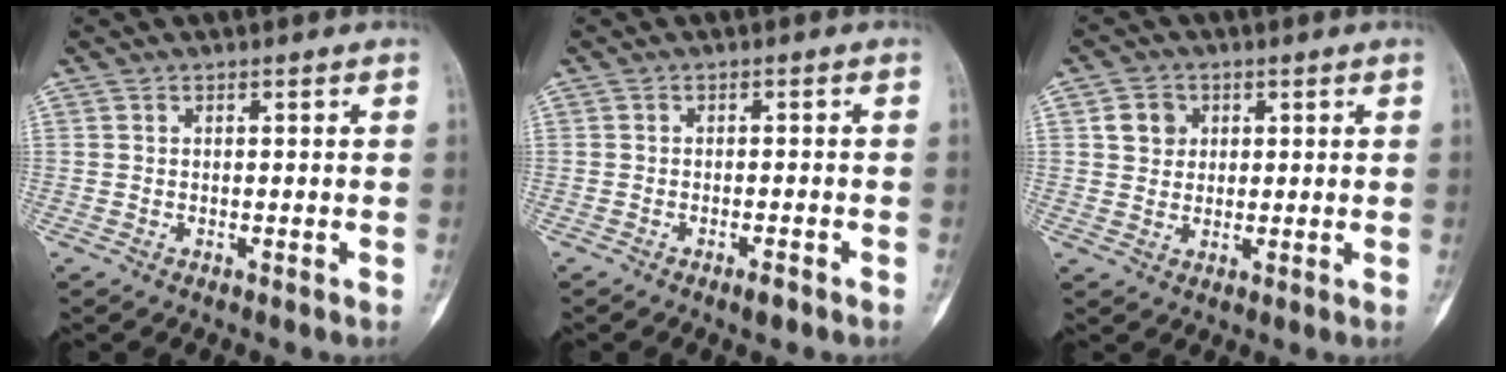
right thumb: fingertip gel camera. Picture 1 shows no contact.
{"total": 2.1, "force": [-1.5, 0.4, 1.4], "torque": [-0.026, 0.004, -0.024]}
{"total": 4.5, "force": [1.7, 3.9, 1.5], "torque": [-0.005, -0.006, 0.031]}